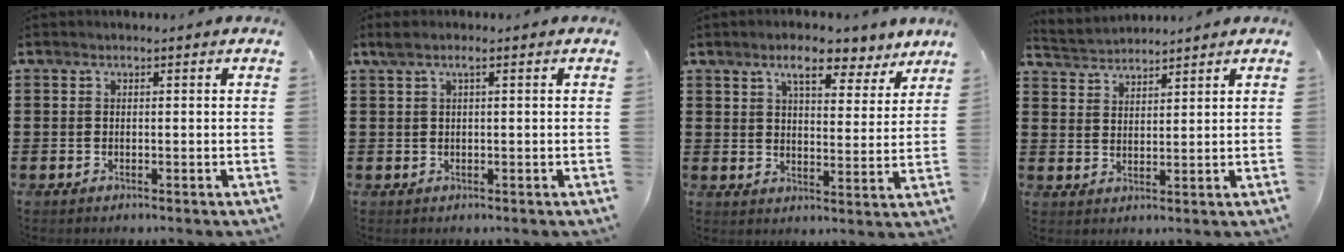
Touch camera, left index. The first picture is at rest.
{"total": 1.4, "force": [0.4, 0.2, 1.3], "torque": [-0.026, 0.000, 0.007]}
{"total": 7.2, "force": [5.8, 1.9, 3.8], "torque": [-0.061, -0.021, 0.097]}
{"total": 2.8, "force": [2.8, 0.3, -0.4], "torque": [-0.004, -0.007, 0.051]}